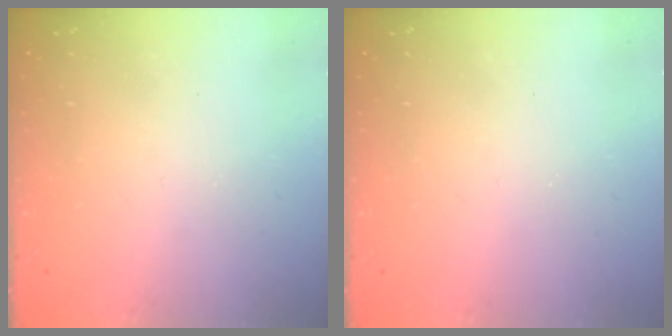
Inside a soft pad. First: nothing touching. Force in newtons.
{"total": 0.0}